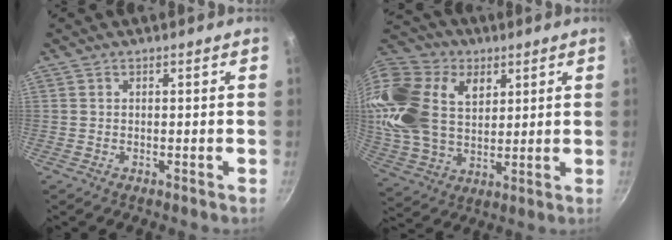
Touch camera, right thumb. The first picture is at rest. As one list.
[{"total": 25.0, "force": [8.2, 17.4, 15.9], "torque": [-0.321, 0.002, 0.154]}]